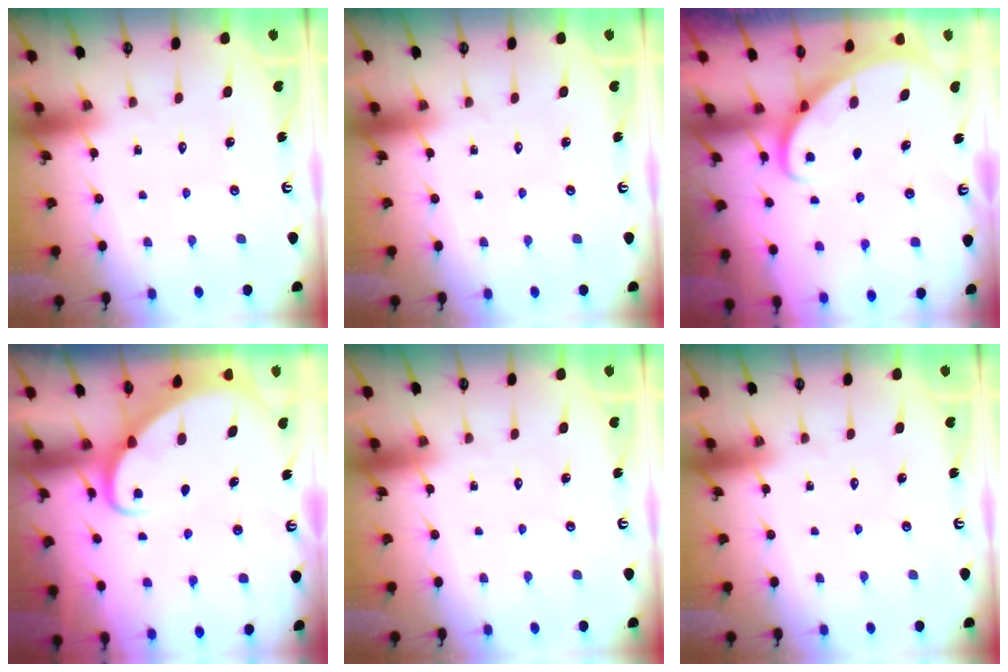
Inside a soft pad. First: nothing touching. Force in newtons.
{"total": 0.0}
{"total": 2.7, "press": 2.6, "slide": 0.2}
{"total": 3.9, "press": 3.9, "slide": 0.3}
{"total": 0.0}
{"total": 0.0}